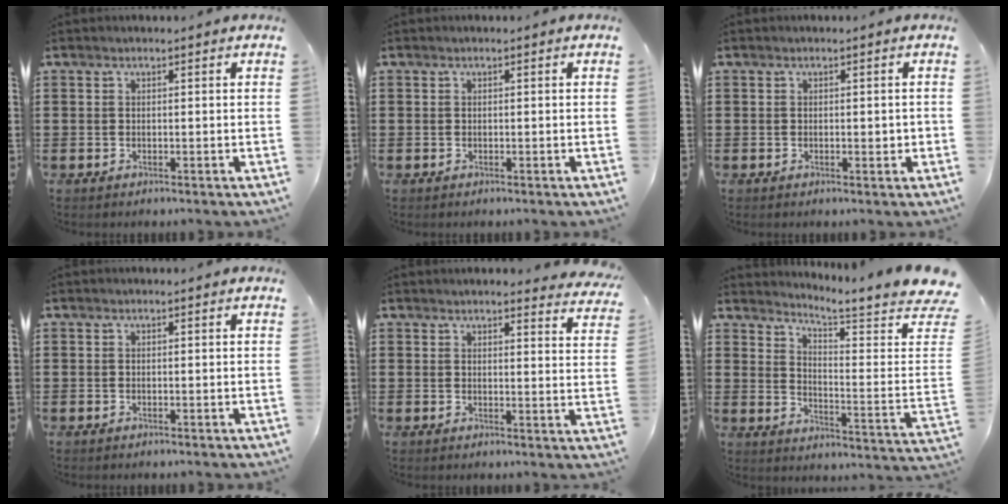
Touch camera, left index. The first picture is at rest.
{"total": 0.0}
{"total": 1.3, "force": [-0.2, 0.3, 1.2], "torque": [-0.021, 0.000, -0.003]}
{"total": 0.0}
{"total": 2.8, "force": [2.8, -0.1, 0.5], "torque": [-0.013, -0.015, 0.050]}
{"total": 4.8, "force": [4.2, -0.8, 2.2], "torque": [-0.059, -0.052, 0.065]}